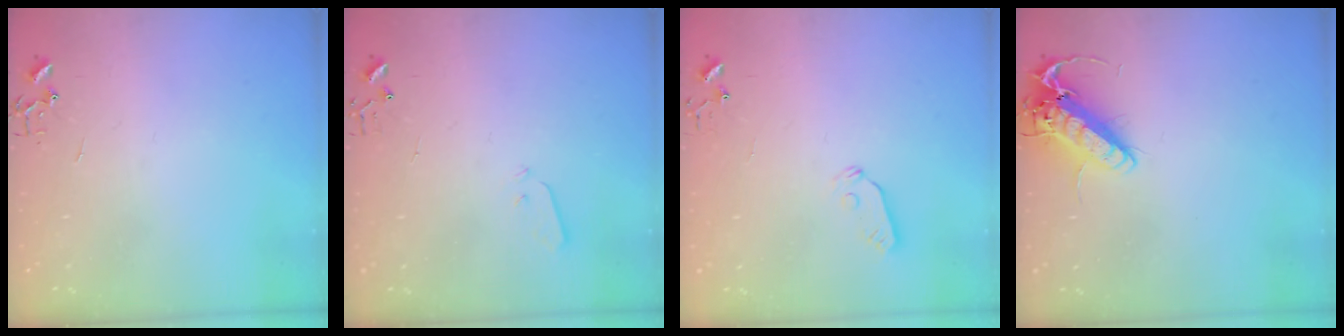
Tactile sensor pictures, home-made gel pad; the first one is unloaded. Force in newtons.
{"total": 3.0, "press": 2.9, "slide": 0.7}
{"total": 3.8, "press": 3.7, "slide": 0.5}
{"total": 13.5, "press": 13.2, "slide": 2.7}